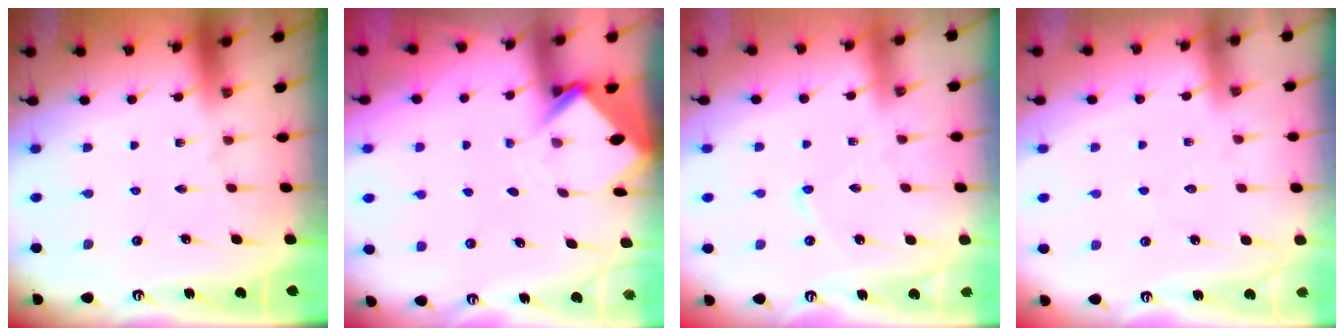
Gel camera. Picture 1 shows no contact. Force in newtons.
{"total": 4.0, "press": 4.0, "slide": 0.2}
{"total": 2.2, "press": 2.2, "slide": 0.2}
{"total": 4.2, "press": 4.2, "slide": 0.5}